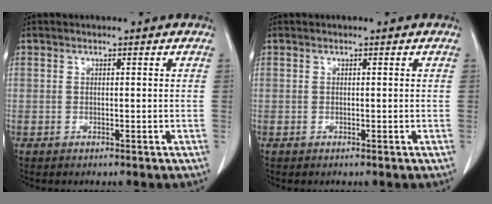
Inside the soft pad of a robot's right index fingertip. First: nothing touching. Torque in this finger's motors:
{"motor_torque": [0.00, 0.00, 0.00, -0.01]}